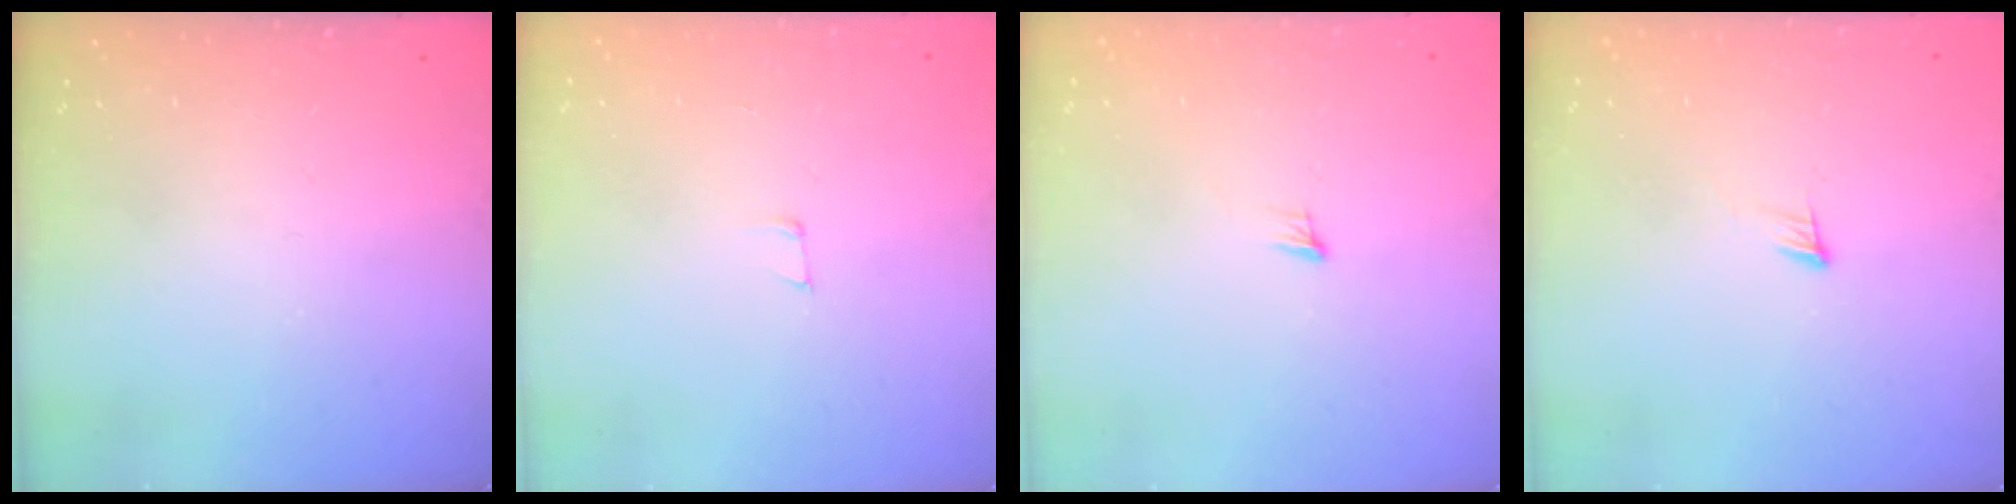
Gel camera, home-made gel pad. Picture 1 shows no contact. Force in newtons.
{"total": 2.9, "press": 2.9, "slide": 0.2}
{"total": 3.9, "press": 3.8, "slide": 0.9}
{"total": 3.3, "press": 3.3, "slide": 0.2}